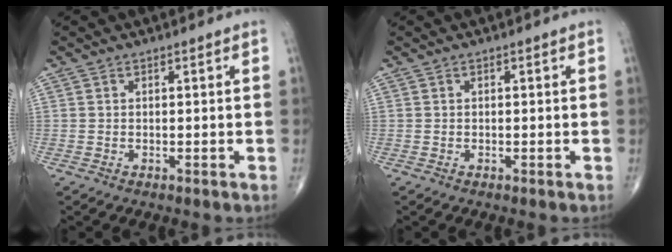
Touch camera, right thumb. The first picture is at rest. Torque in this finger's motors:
{"motor_torque": [-0.06, -0.20, -0.14, -0.02, -0.01]}